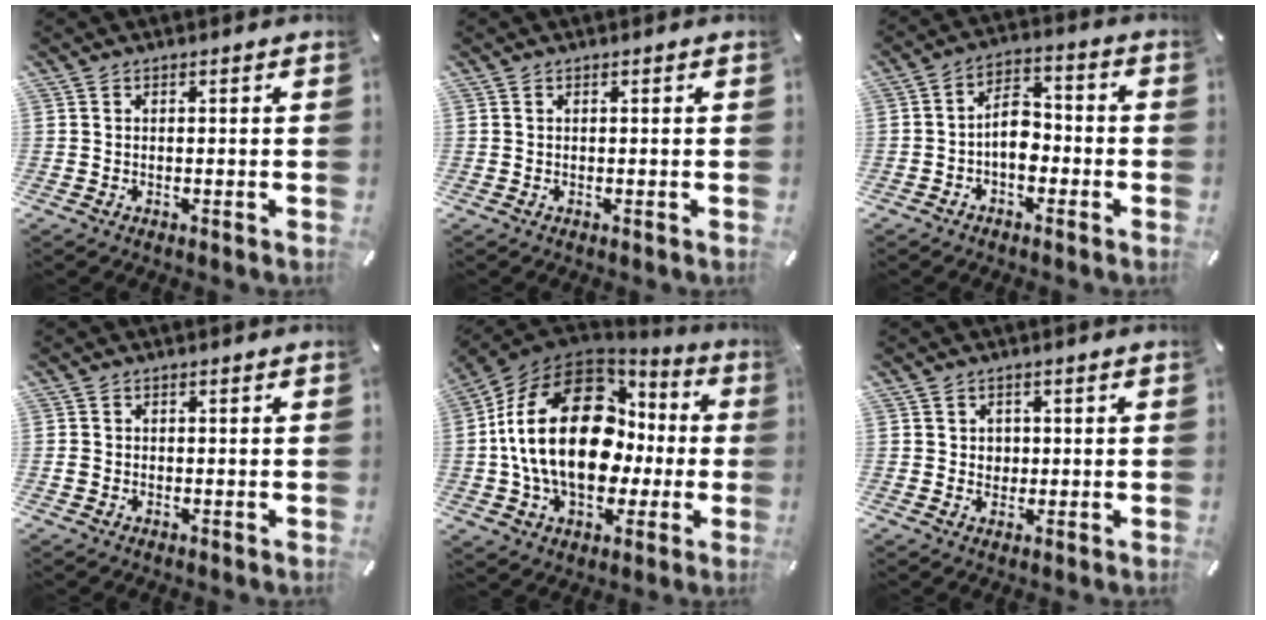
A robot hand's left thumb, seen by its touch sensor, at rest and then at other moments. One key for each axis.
{"total": 0.0}
{"total": 7.9, "fx": -2.3, "fy": 5.2, "fz": 5.5, "tx": -0.105, "ty": 0.023, "tz": -0.041}
{"total": 1.1, "fx": -0.1, "fy": 1.0, "fz": 0.4, "tx": -0.008, "ty": 0.005, "tz": -0.004}
{"total": 25.9, "fx": 1.4, "fy": 17.1, "fz": 19.4, "tx": -0.407, "ty": 0.007, "tz": 0.029}
{"total": 2.5, "fx": 0.4, "fy": 2.4, "fz": 0.4, "tx": 0.003, "ty": -0.001, "tz": 0.003}